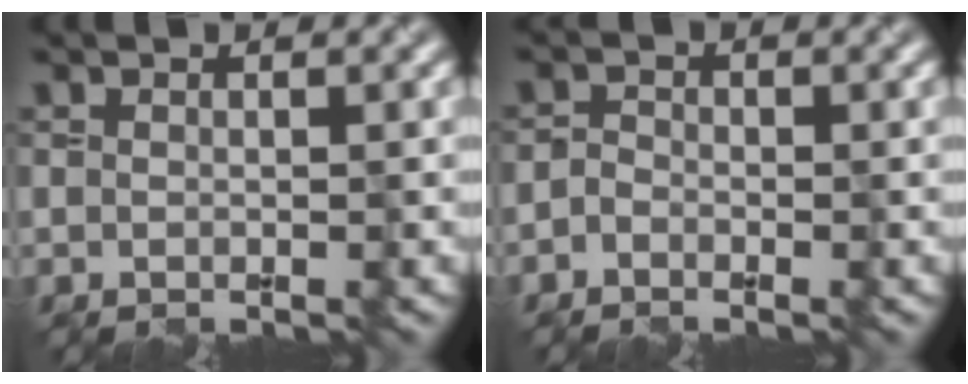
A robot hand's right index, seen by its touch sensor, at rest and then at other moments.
{"total": 1.1, "force": [-0.9, 0.7, 0.3], "torque": [-0.003, 0.006, -0.021]}